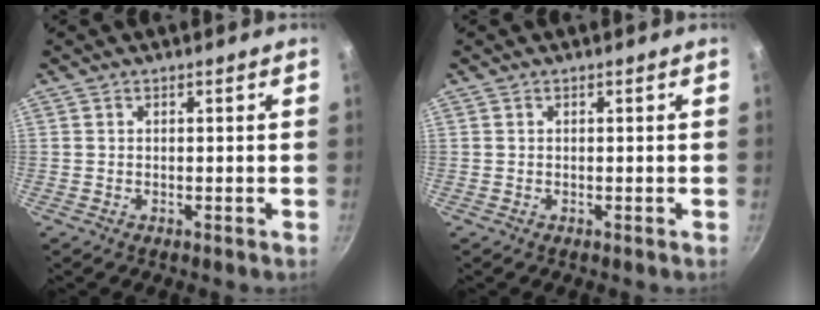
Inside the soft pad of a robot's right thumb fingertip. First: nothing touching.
{"total": 0.0}